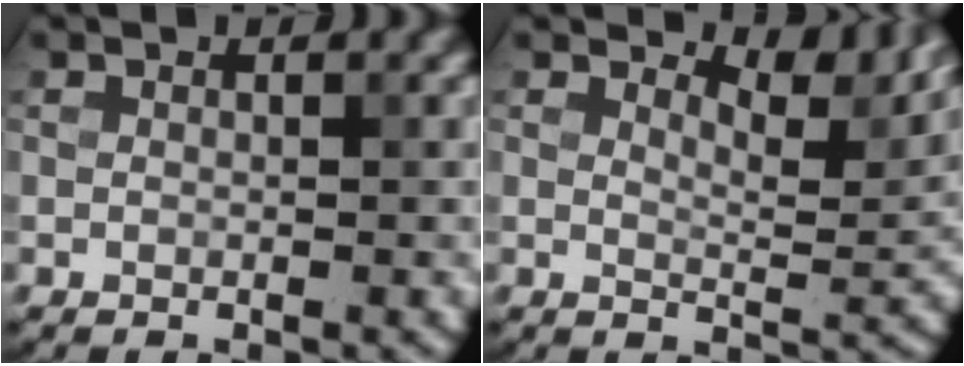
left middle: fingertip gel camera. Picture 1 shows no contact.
{"total": 6.1, "force": [5.0, 1.8, 3.0], "torque": [-0.040, 0.004, 0.068]}